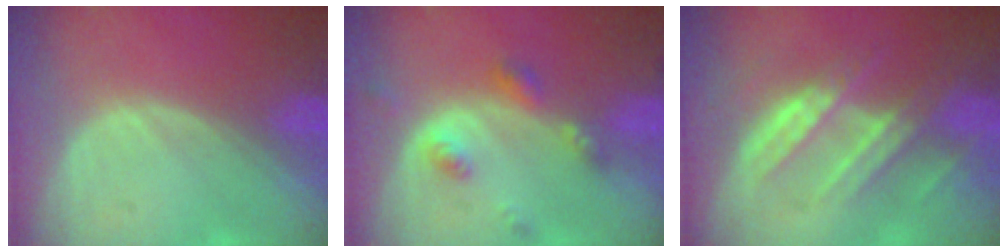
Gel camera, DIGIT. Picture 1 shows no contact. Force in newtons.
{"total": 4.7, "press": 4.2, "slide": 2.1}
{"total": 7.4, "press": 7.2, "slide": 1.9}